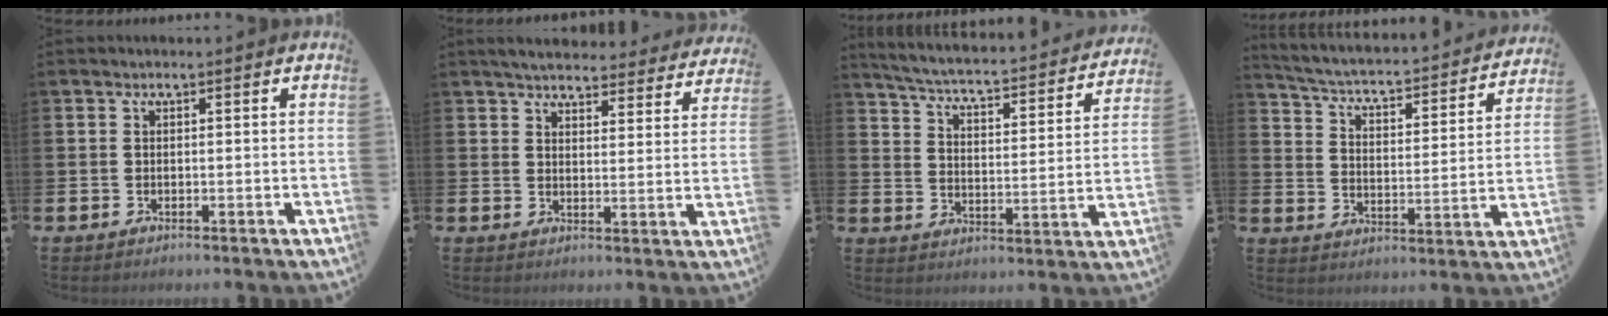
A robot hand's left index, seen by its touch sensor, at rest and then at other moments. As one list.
[{"total": 4.6, "force": [4.5, 0.9, 0.8], "torque": [-0.027, -0.029, 0.077]}, {"total": 4.1, "force": [3.7, 0.5, 1.5], "torque": [-0.051, -0.040, 0.052]}, {"total": 3.9, "force": [3.5, 0.8, 1.6], "torque": [-0.055, -0.039, 0.046]}]